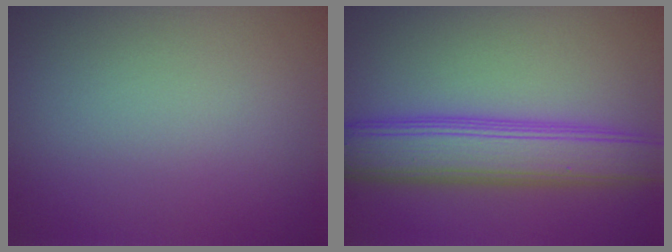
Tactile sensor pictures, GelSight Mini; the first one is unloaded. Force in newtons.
{"total": 5.5, "press": 5.5, "slide": 0.3}